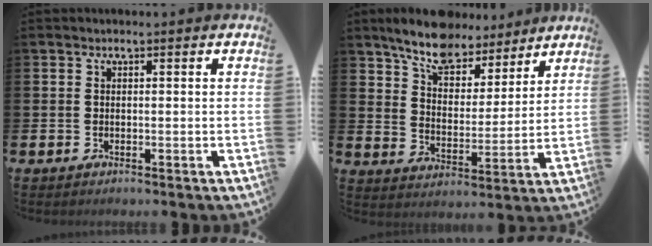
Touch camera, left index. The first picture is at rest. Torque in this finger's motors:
{"motor_torque": [1.05, -1.09, 1.06, 0.21]}